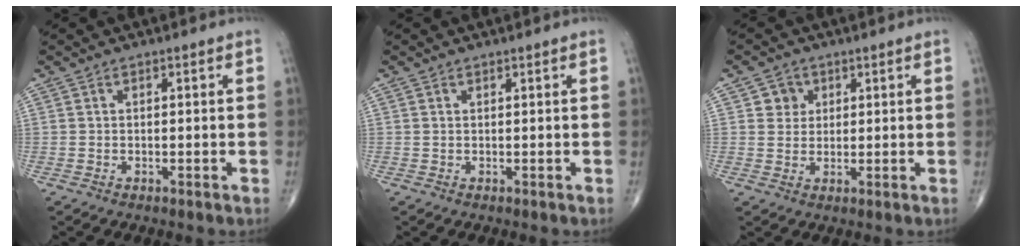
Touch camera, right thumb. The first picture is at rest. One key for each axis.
{"total": 0.0}
{"total": 3.3, "fx": 1.1, "fy": 3.1, "fz": 0.6, "tx": 0.012, "ty": -0.002, "tz": 0.012}